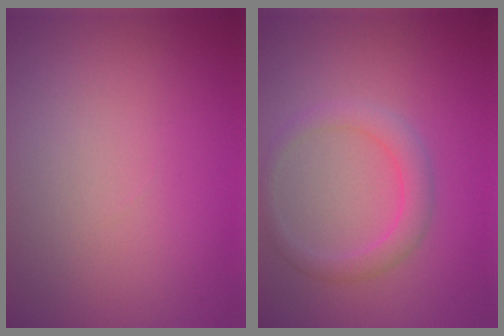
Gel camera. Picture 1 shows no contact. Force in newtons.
{"total": 2.4, "press": 2.4, "slide": 0.1}